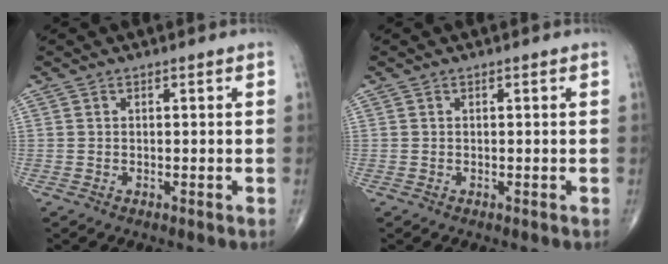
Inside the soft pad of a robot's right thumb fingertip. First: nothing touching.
{"total": 0.0}